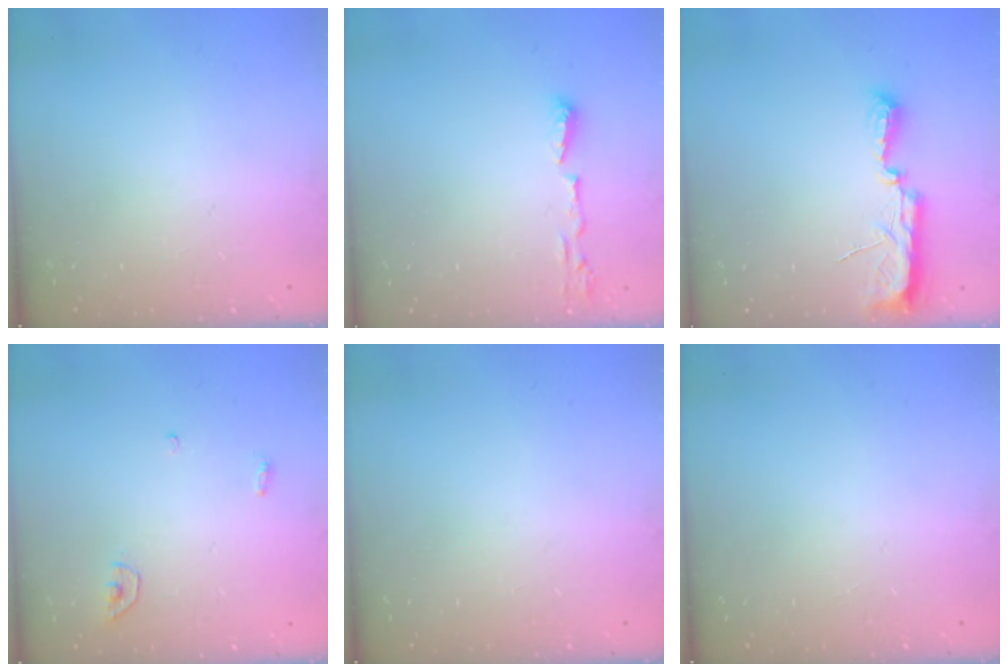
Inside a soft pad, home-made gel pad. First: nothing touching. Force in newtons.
{"total": 6.0, "press": 5.8, "slide": 1.2}
{"total": 8.1, "press": 8.0, "slide": 0.8}
{"total": 3.5, "press": 3.5, "slide": 0.3}
{"total": 0.0}
{"total": 0.0}